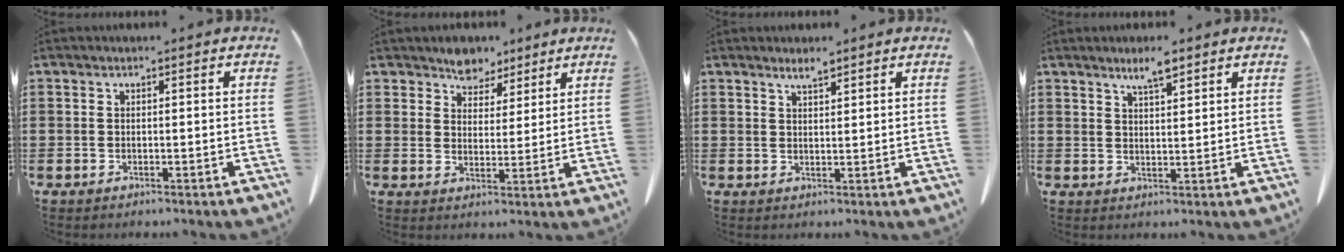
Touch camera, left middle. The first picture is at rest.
{"total": 5.3, "force": [4.6, 2.8, 0.3], "torque": [-0.030, -0.008, 0.085]}
{"total": 2.3, "force": [1.9, 0.2, 1.2], "torque": [-0.026, -0.001, 0.036]}
{"total": 4.1, "force": [3.2, 0.6, 2.4], "torque": [-0.054, -0.003, 0.057]}